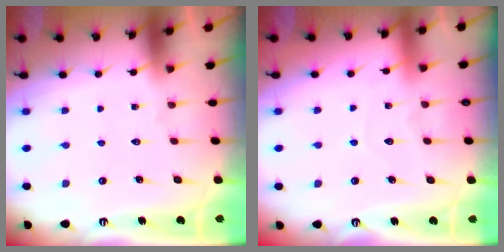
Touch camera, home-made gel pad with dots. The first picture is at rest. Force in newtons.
{"total": 4.4, "press": 4.4, "slide": 0.5}